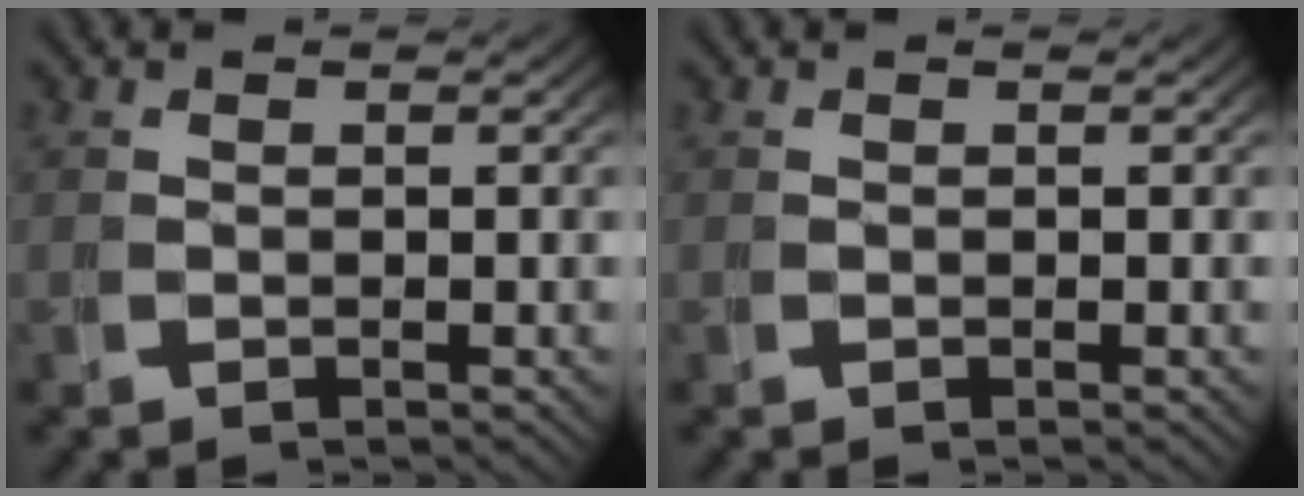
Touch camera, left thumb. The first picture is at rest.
{"total": 0.0}